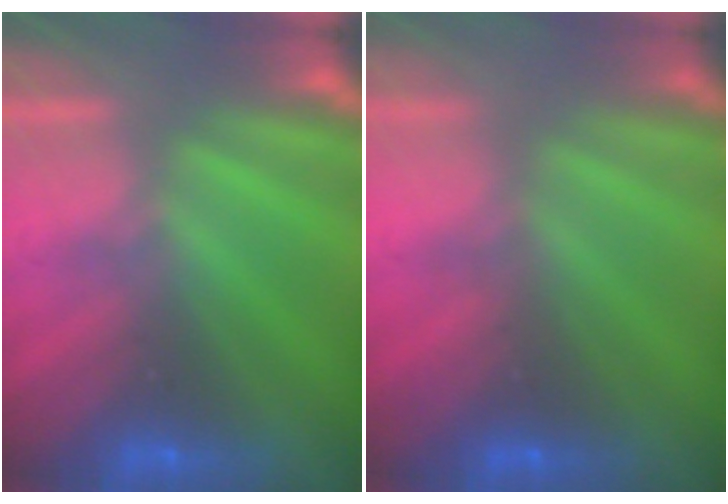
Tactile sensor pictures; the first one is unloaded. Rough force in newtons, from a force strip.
{"total": 5.1}